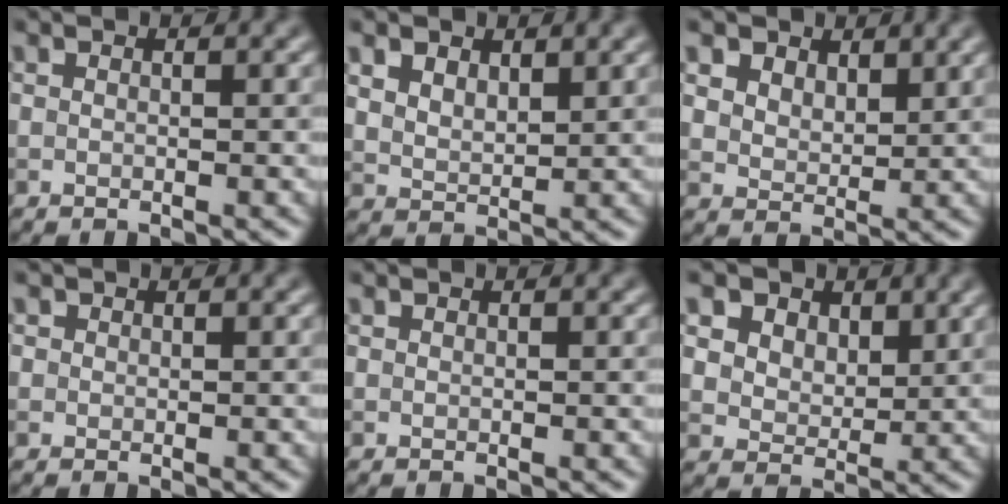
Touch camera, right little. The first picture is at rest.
{"total": 2.7, "force": [1.7, 1.5, 1.5], "torque": [-0.034, -0.003, 0.037]}
{"total": 5.1, "force": [3.4, 3.1, 2.2], "torque": [-0.068, -0.001, 0.060]}
{"total": 0.7, "force": [0.3, 0.6, 0.0], "torque": [0.006, -0.003, 0.002]}
{"total": 0.0}
{"total": 8.1, "force": [4.8, 5.5, 3.5], "torque": [-0.080, 0.003, 0.080]}